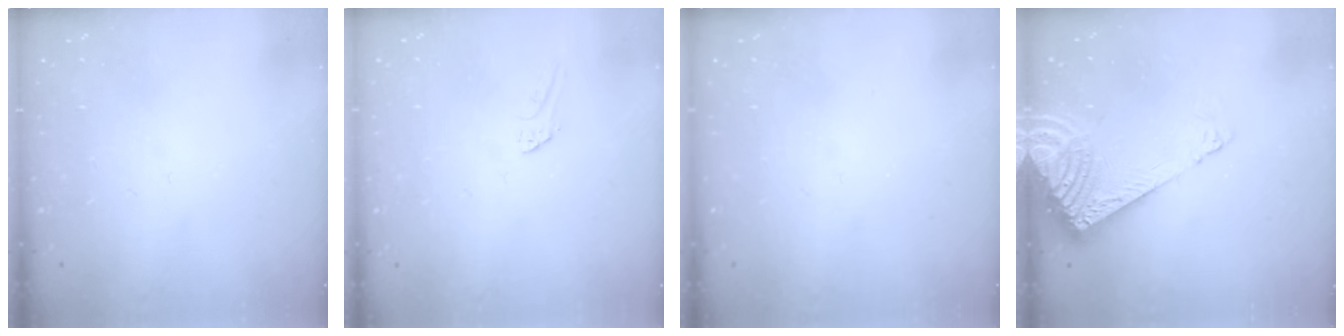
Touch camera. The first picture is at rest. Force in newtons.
{"total": 5.2, "press": 5.1, "slide": 0.3}
{"total": 0.0}
{"total": 10.1, "press": 9.9, "slide": 1.6}